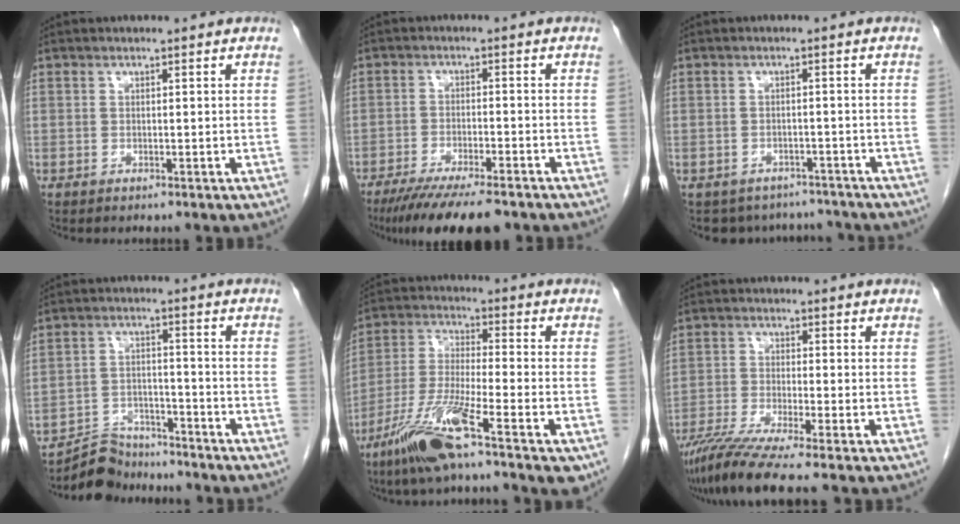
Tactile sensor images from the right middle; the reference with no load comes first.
{"total": 11.7, "force": [-9.2, 1.8, 7.0], "torque": [-0.106, -0.024, -0.143]}
{"total": 8.0, "force": [-7.2, 3.5, 0.5], "torque": [-0.002, 0.015, -0.082]}
{"total": 6.5, "force": [-6.2, 2.0, -0.5], "torque": [0.011, 0.013, -0.108]}
{"total": 13.6, "force": [-7.8, 1.0, 11.1], "torque": [-0.218, -0.028, -0.148]}
{"total": 8.7, "force": [-7.0, -1.2, 5.1], "torque": [-0.086, -0.029, -0.120]}